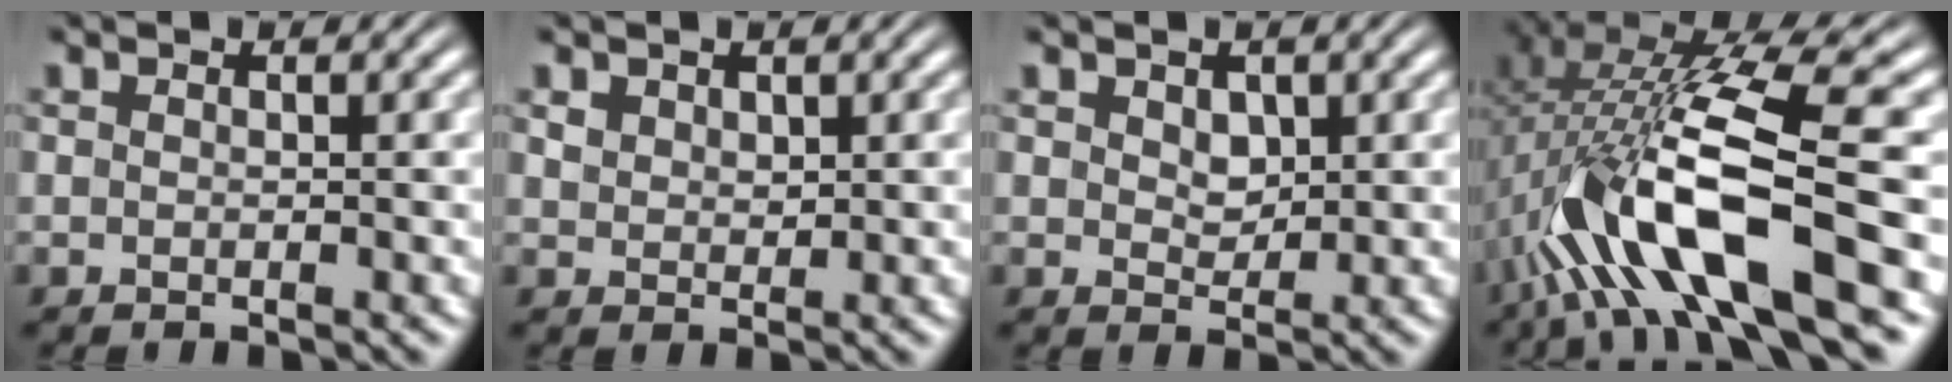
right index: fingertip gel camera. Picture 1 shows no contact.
{"total": 1.0, "force": [0.7, 0.6, 0.5], "torque": [-0.010, -0.011, 0.026]}
{"total": 1.6, "force": [0.9, 0.9, 0.8], "torque": [-0.012, -0.014, 0.026]}
{"total": 10.2, "force": [-2.4, 3.7, 9.2], "torque": [-0.193, -0.023, -0.023]}